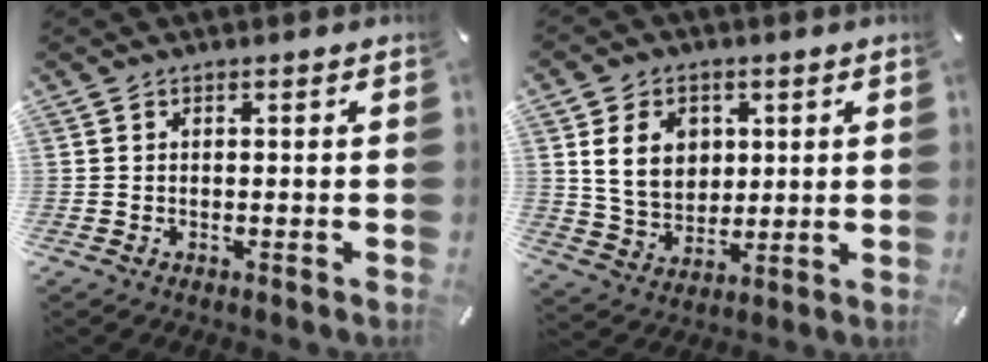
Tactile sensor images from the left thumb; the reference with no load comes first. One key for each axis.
{"total": 10.4, "fx": 2.7, "fy": 8.6, "fz": 5.2, "tx": -0.103, "ty": 0.004, "tz": 0.049}